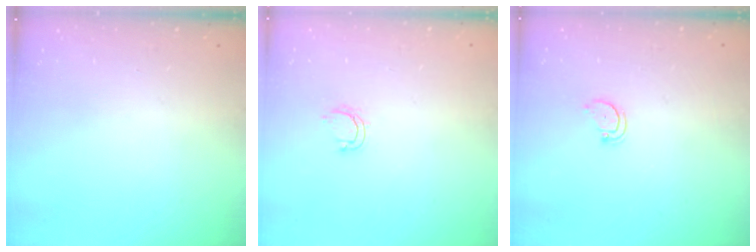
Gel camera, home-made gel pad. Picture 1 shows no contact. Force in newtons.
{"total": 3.7, "press": 3.7, "slide": 0.3}
{"total": 2.4, "press": 2.4, "slide": 0.2}